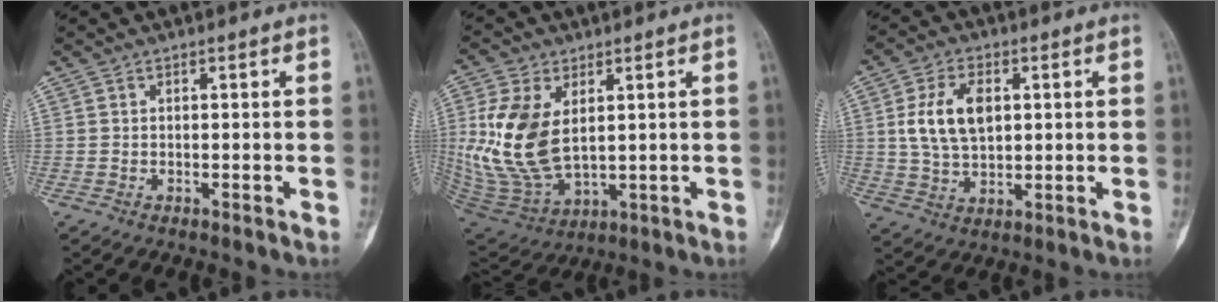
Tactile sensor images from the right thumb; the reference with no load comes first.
{"total": 15.7, "force": [2.8, 9.4, 12.3], "torque": [-0.246, -0.018, 0.070]}
{"total": 10.3, "force": [2.1, 6.3, 7.9], "torque": [-0.142, -0.002, 0.044]}